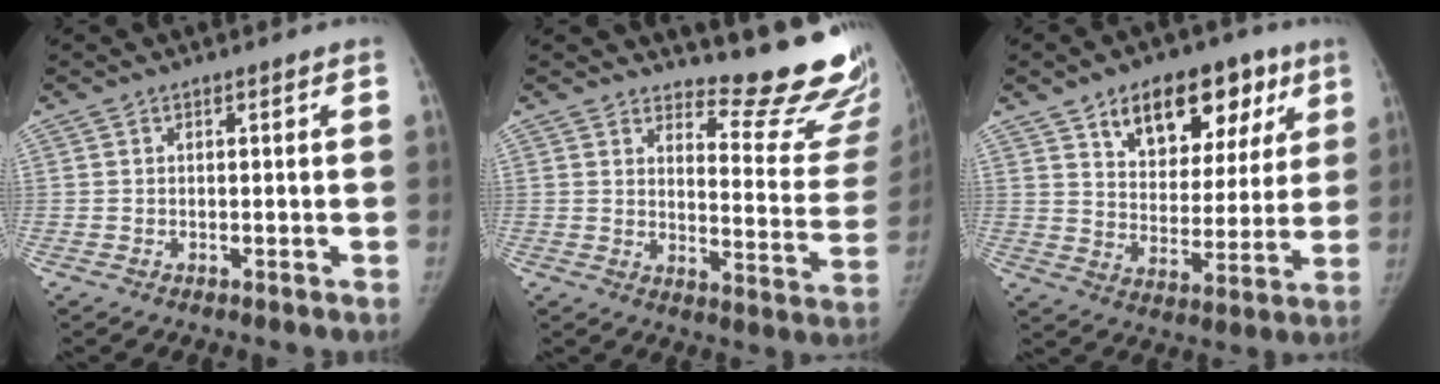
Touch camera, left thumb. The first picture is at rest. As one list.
[{"total": 18.4, "force": [16.7, 4.1, 6.7], "torque": [-0.040, -0.184, 0.192]}, {"total": 18.0, "force": [9.6, 10.6, 10.8], "torque": [-0.094, -0.023, 0.146]}]